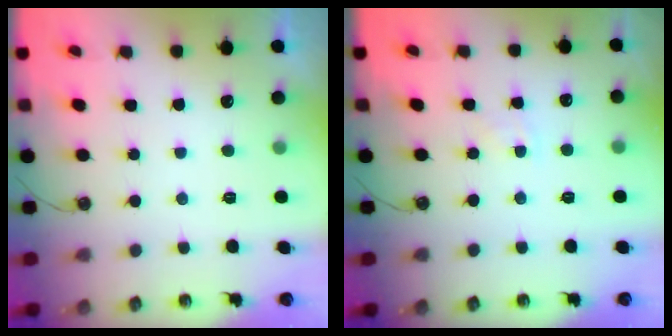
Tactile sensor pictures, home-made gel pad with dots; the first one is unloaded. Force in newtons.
{"total": 2.7, "press": 2.7, "slide": 0.4}